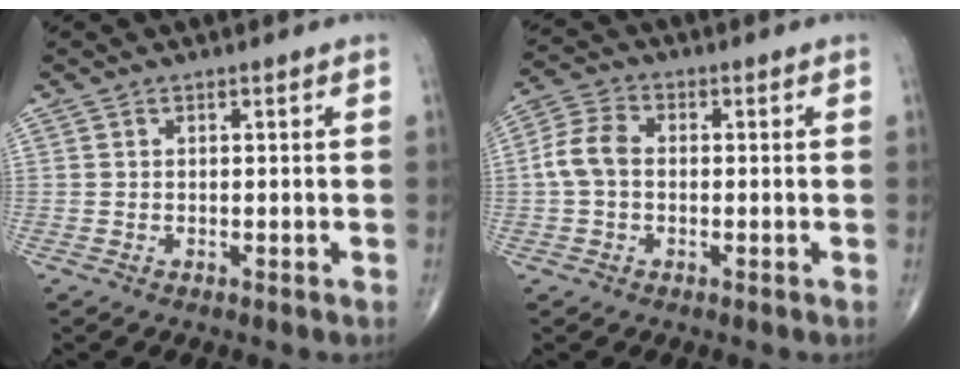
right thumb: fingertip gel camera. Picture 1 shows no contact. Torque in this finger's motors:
{"motor_torque": [-0.06, 0.12, 0.21, -0.05, 0.03]}